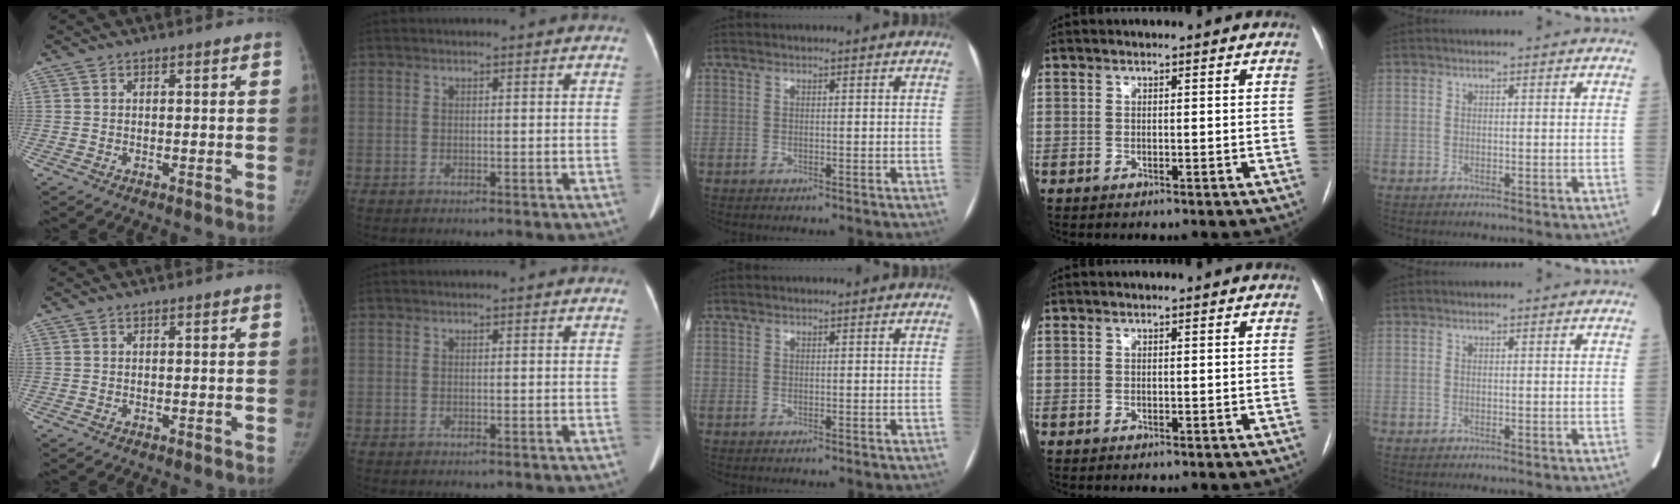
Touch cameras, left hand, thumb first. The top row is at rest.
{}